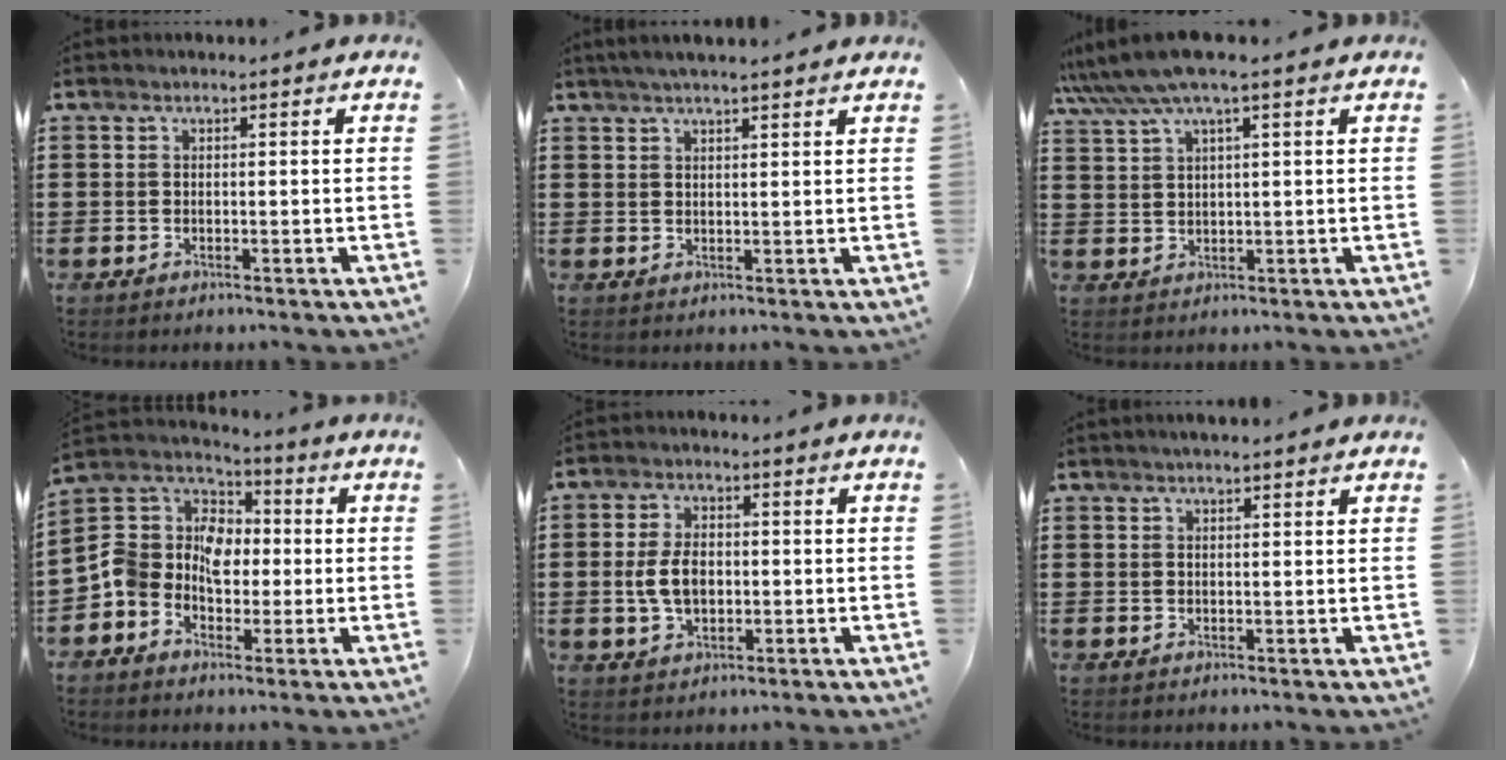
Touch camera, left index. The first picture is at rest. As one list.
[{"total": 2.6, "force": [2.2, 0.0, 1.3], "torque": [-0.029, 0.004, 0.041]}, {"total": 5.6, "force": [3.9, 0.4, 4.1], "torque": [-0.096, -0.005, 0.066]}, {"total": 9.5, "force": [-2.1, 8.0, 4.6], "torque": [-0.130, 0.016, -0.047]}, {"total": 5.8, "force": [-0.3, 3.6, 4.6], "torque": [-0.109, 0.003, -0.011]}, {"total": 1.4, "force": [1.2, 0.0, 0.7], "torque": [-0.014, 0.001, 0.022]}]